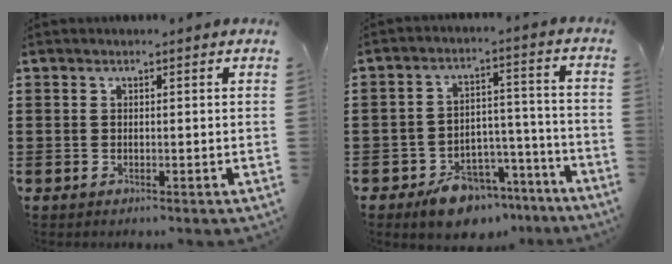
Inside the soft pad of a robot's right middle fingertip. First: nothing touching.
{"total": 8.2, "force": [-6.9, 3.8, 2.4], "torque": [-0.026, 0.045, -0.123]}